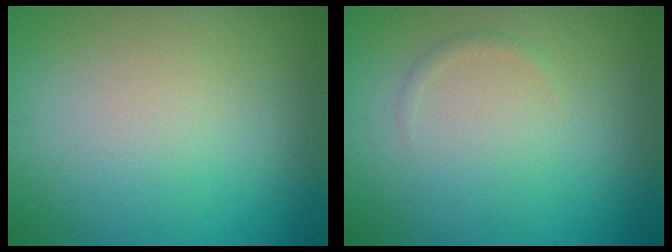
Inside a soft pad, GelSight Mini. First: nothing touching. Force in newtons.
{"total": 0.6, "press": 0.6, "slide": 0.0}